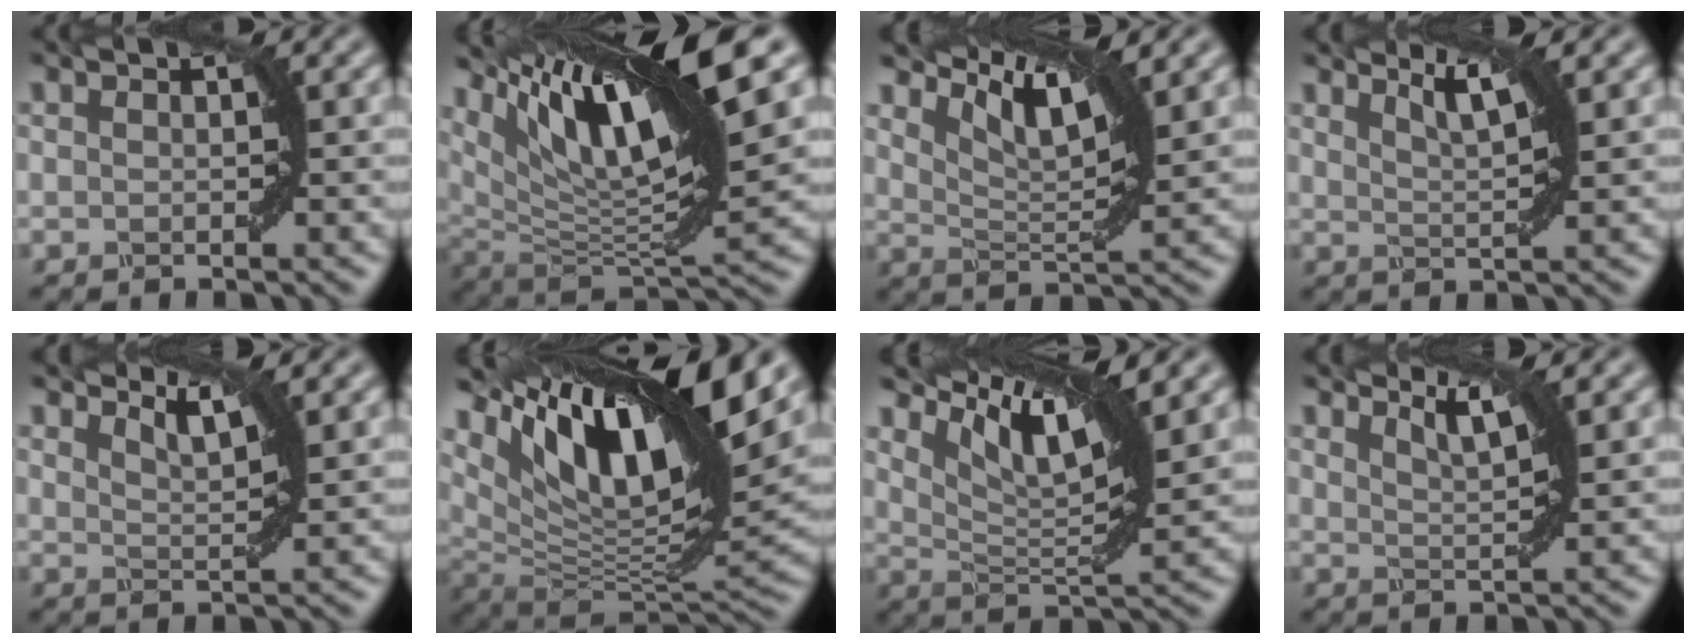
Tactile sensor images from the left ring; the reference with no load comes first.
{"total": 13.7, "force": [6.4, 3.4, 11.6], "torque": [-0.195, 0.011, 0.122]}
{"total": 6.2, "force": [3.7, 1.7, 4.7], "torque": [-0.090, 0.004, 0.071]}
{"total": 2.9, "force": [1.9, 0.6, 2.2], "torque": [-0.031, 0.003, 0.032]}
{"total": 3.0, "force": [2.4, 0.6, 1.6], "torque": [-0.028, 0.002, 0.034]}
{"total": 13.8, "force": [6.9, 4.6, 11.1], "torque": [-0.189, 0.006, 0.131]}
{"total": 7.9, "force": [4.8, 1.9, 6.0], "torque": [-0.111, 0.003, 0.094]}
{"total": 2.9, "force": [2.1, 0.6, 1.9], "torque": [-0.029, 0.002, 0.034]}